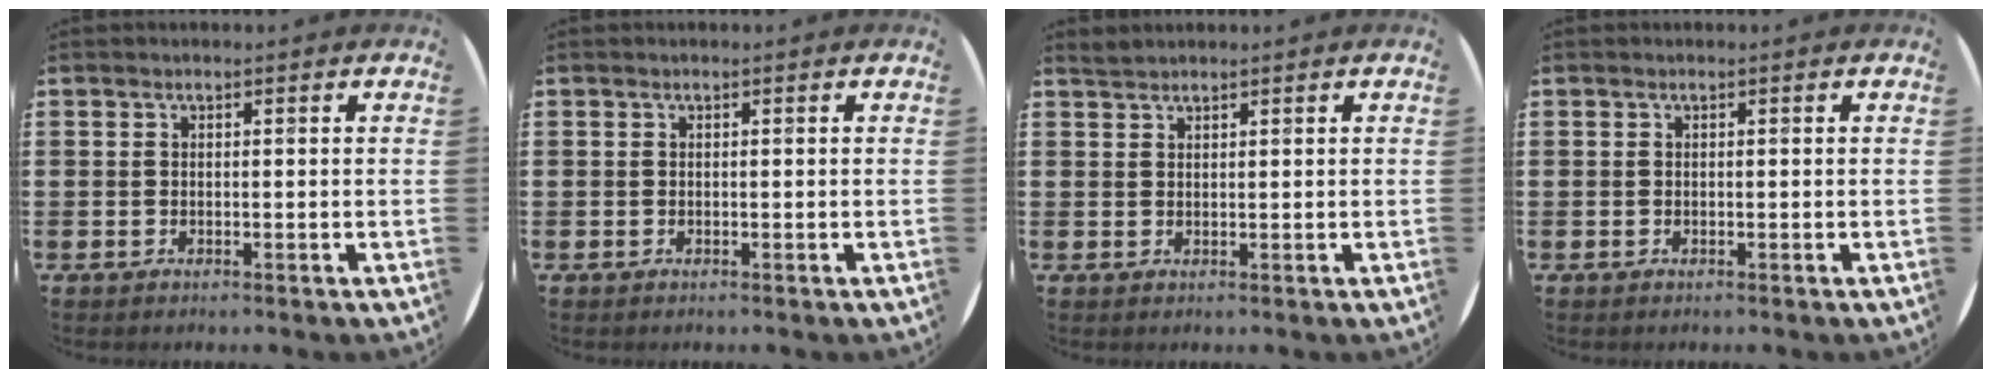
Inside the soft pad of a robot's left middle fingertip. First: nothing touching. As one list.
[{"total": 0.0}, {"total": 1.1, "force": [1.1, 0.1, -0.1], "torque": [0.001, 0.001, 0.021]}, {"total": 0.0}]